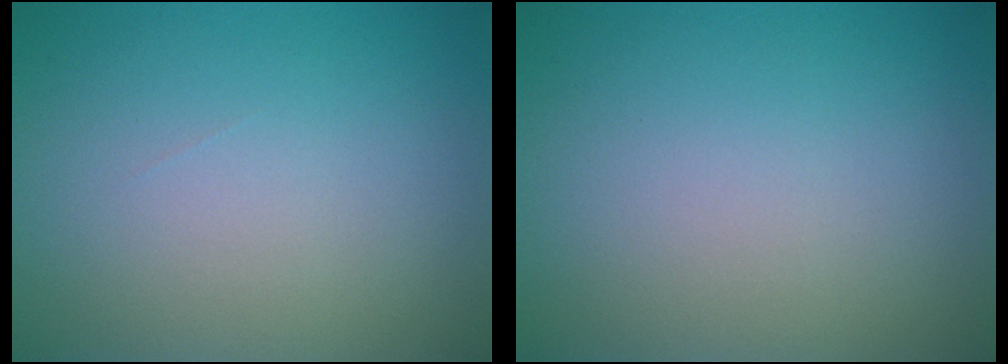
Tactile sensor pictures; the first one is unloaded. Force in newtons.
{"total": 0.0}